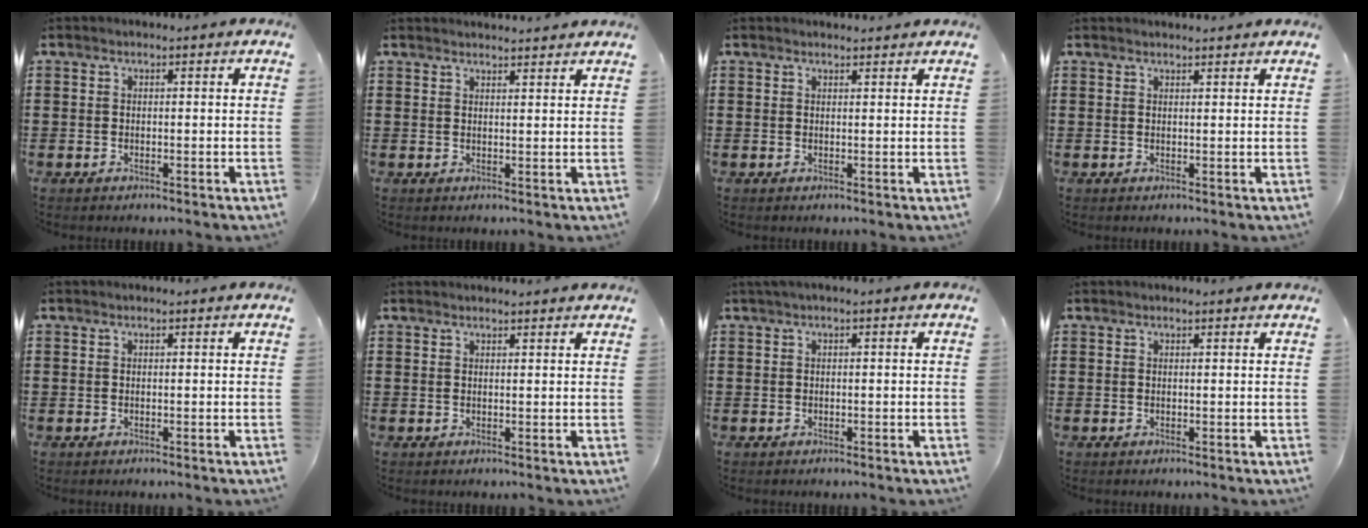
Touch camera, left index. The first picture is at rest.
{"total": 1.9, "force": [1.9, -0.1, 0.1], "torque": [-0.006, -0.002, 0.037]}
{"total": 1.2, "force": [1.2, 0.1, 0.2], "torque": [-0.006, 0.000, 0.024]}
{"total": 1.2, "force": [1.2, 0.0, 0.1], "torque": [-0.005, -0.001, 0.024]}
{"total": 0.0}
{"total": 1.3, "force": [1.3, -0.1, 0.2], "torque": [-0.006, -0.002, 0.026]}
{"total": 0.8, "force": [0.0, 0.1, 0.8], "torque": [-0.012, -0.003, 0.001]}
{"total": 0.6, "force": [0.6, 0.0, 0.2], "torque": [-0.005, 0.000, 0.011]}